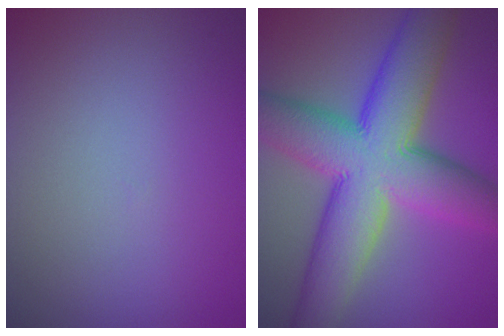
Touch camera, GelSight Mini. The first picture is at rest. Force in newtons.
{"total": 13.1, "press": 13.1, "slide": 0.4}